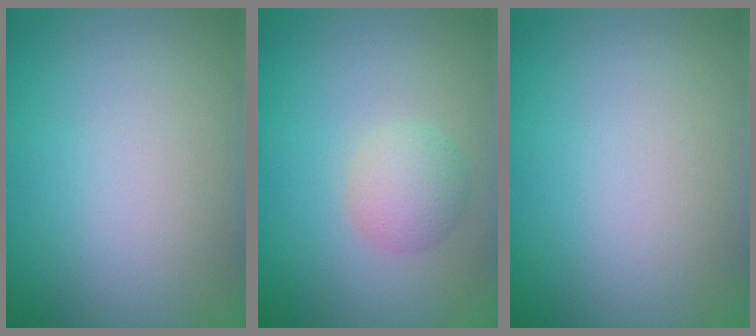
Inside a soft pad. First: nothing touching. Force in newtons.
{"total": 2.3, "press": 2.3, "slide": 0.1}
{"total": 0.0}